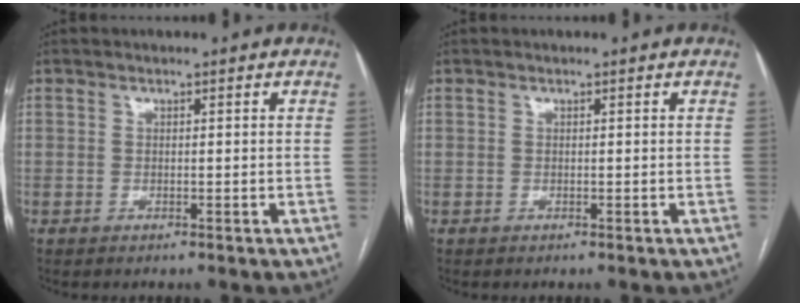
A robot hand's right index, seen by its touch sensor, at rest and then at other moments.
{"total": 0.0}